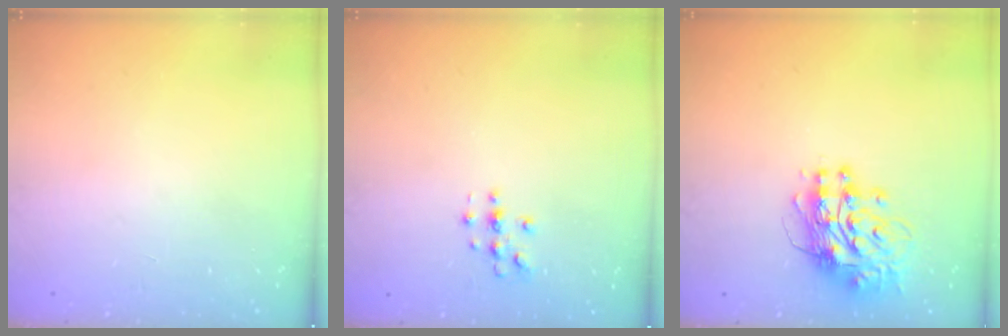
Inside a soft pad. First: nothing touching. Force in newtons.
{"total": 3.0, "press": 3.0, "slide": 0.3}
{"total": 12.3, "press": 12.3, "slide": 1.1}